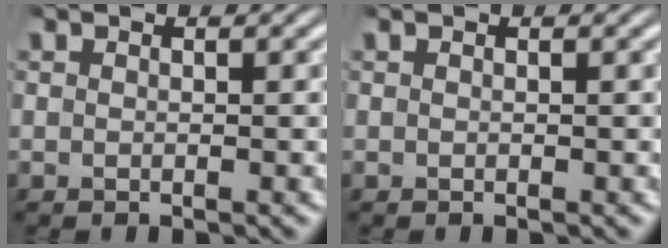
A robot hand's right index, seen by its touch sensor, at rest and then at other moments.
{"total": 0.0}